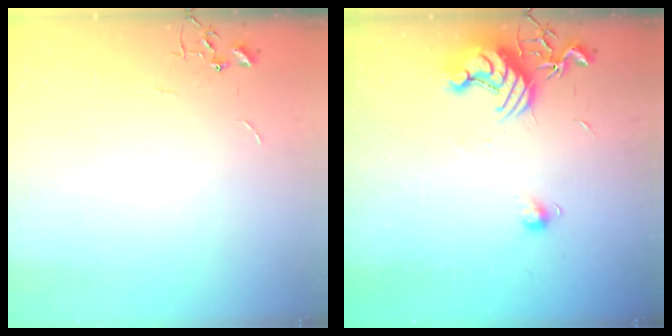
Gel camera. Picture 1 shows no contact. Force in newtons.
{"total": 11.3, "press": 11.3, "slide": 0.9}